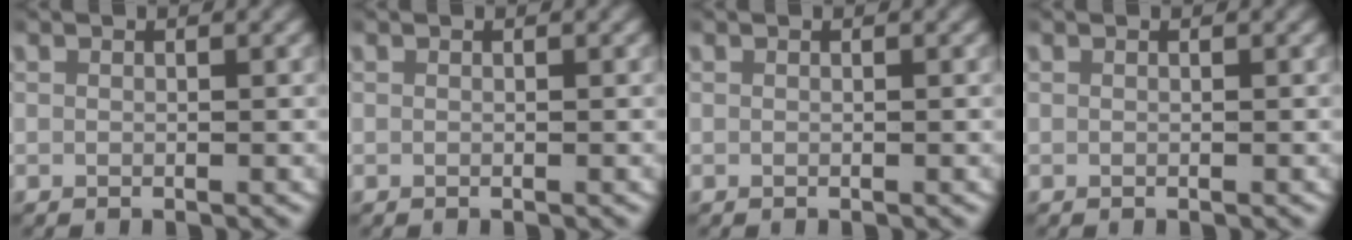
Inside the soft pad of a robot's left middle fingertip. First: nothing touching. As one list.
[{"total": 0.0}, {"total": 0.0}, {"total": 0.0}]